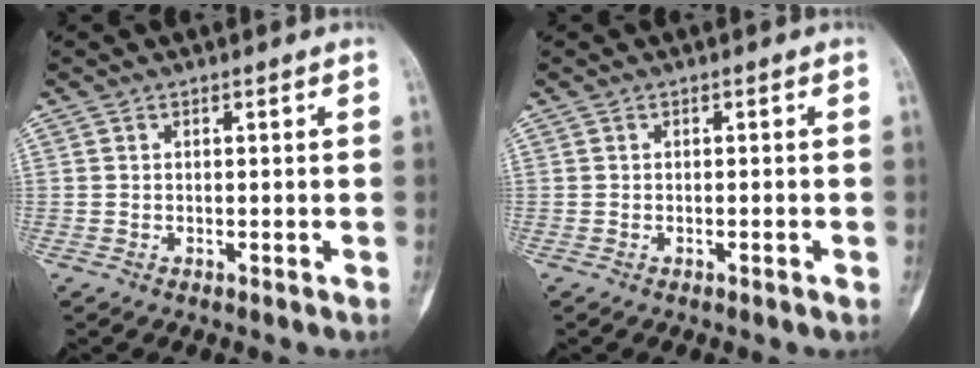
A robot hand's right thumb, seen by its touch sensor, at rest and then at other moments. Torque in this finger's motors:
{"motor_torque": [-0.20, -0.24, -0.20, -0.26, -0.04]}